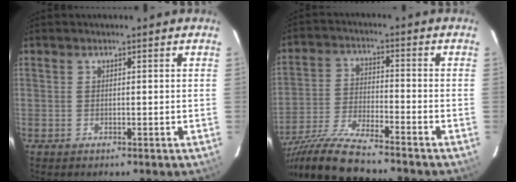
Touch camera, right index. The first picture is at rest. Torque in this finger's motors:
{"motor_torque": [1.23, -0.91, 0.39, 0.10]}